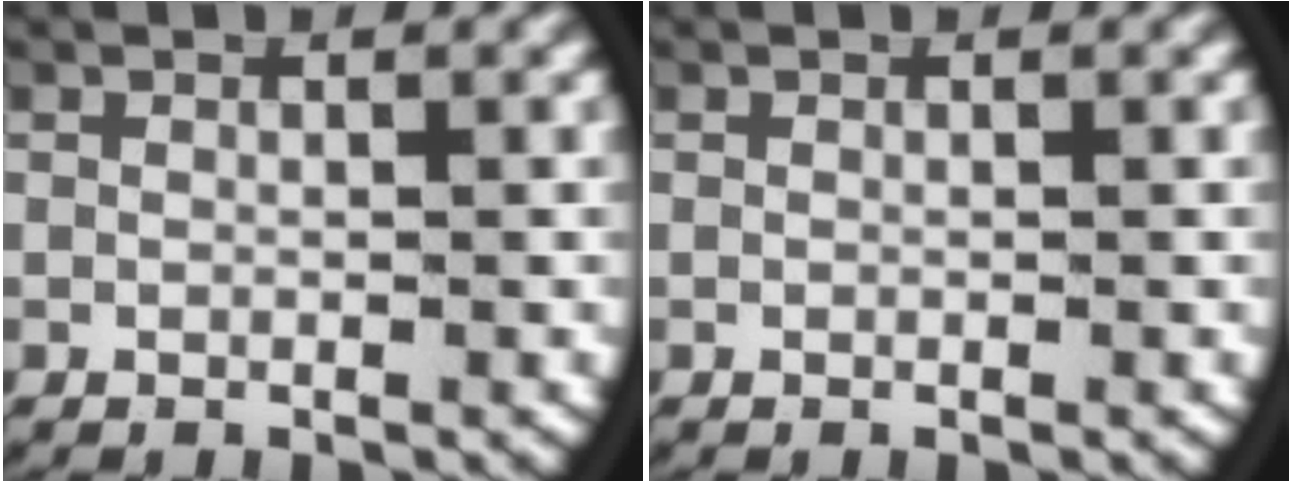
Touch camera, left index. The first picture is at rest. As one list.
[{"total": 0.0}]